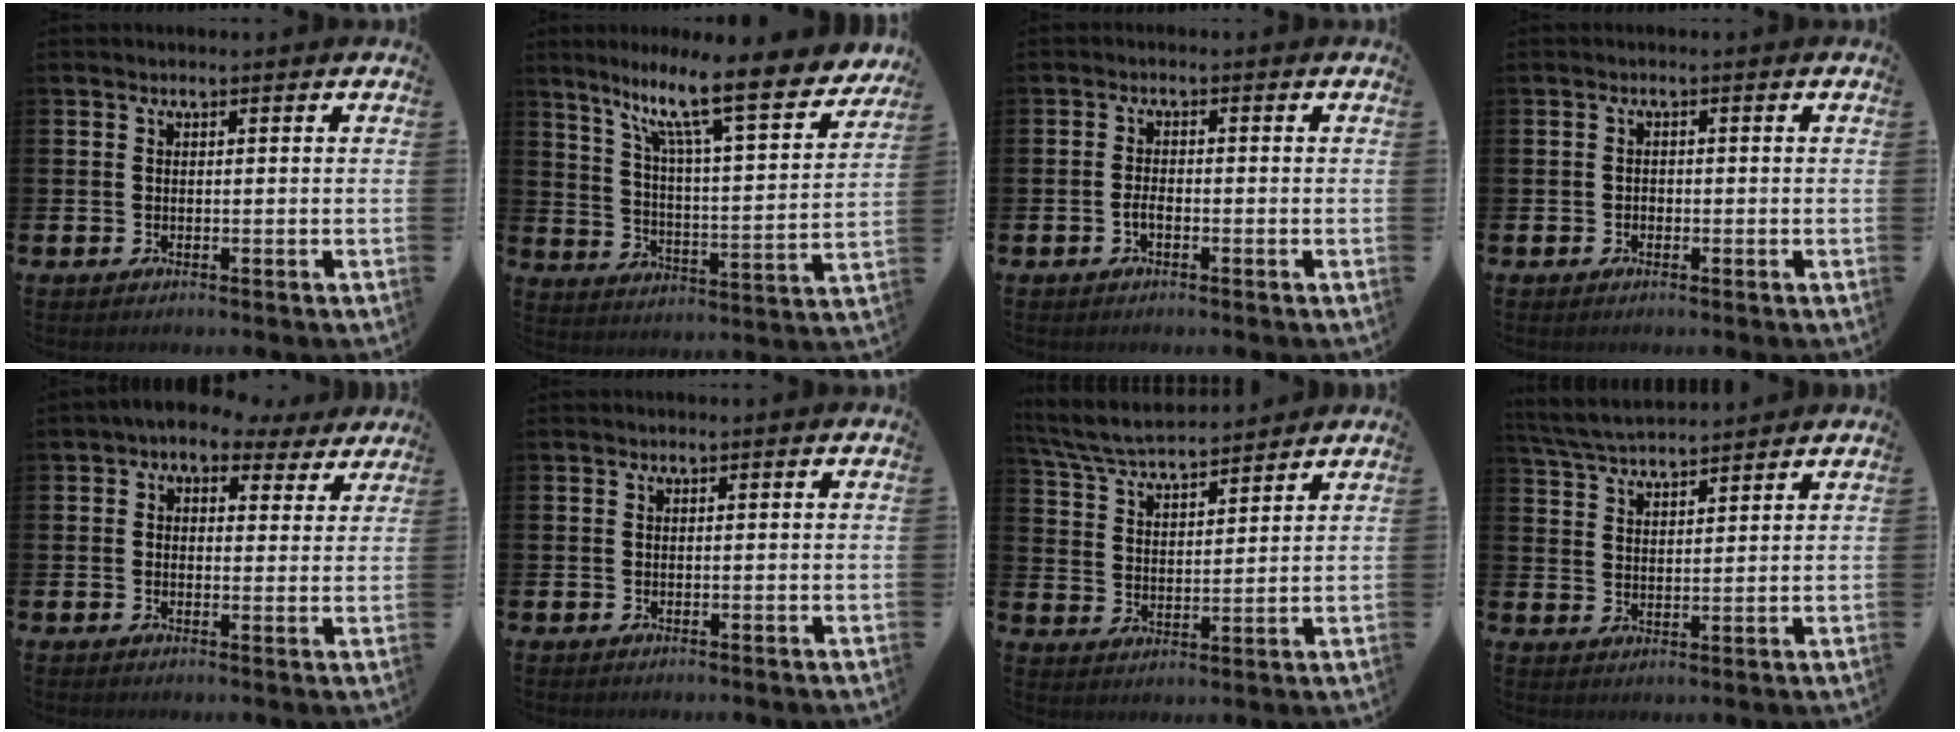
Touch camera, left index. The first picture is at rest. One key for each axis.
{"total": 13.2, "fx": 9.9, "fy": 2.4, "fz": 8.4, "tx": -0.169, "ty": -0.067, "tz": 0.158}
{"total": 1.5, "fx": -0.7, "fy": 0.7, "fz": 1.1, "tx": -0.020, "ty": 0.000, "tz": -0.016}
{"total": 0.9, "fx": -0.5, "fy": 0.7, "fz": 0.1, "tx": -0.008, "ty": 0.006, "tz": -0.010}
{"total": 4.4, "fx": 3.4, "fy": 2.6, "fz": 1.3, "tx": -0.032, "ty": -0.015, "tz": 0.054}
{"total": 0.0}
{"total": 6.1, "fx": 5.9, "fy": 0.8, "fz": 1.3, "tx": -0.053, "ty": -0.032, "tz": 0.103}
{"total": 4.9, "fx": 4.8, "fy": 0.5, "fz": 0.8, "tx": -0.036, "ty": -0.023, "tz": 0.087}